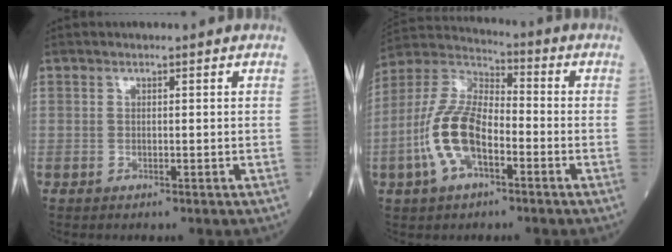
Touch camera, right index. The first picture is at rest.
{"total": 12.5, "force": [-3.9, 5.6, 10.4], "torque": [-0.237, 0.013, -0.081]}